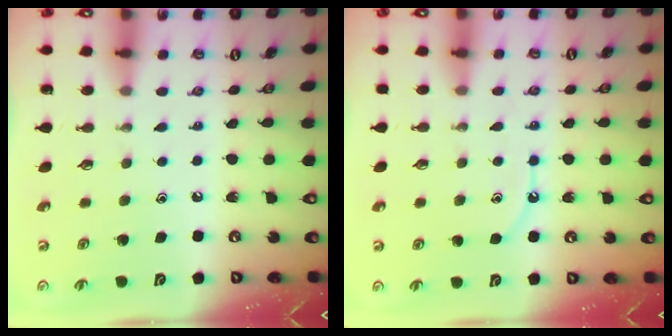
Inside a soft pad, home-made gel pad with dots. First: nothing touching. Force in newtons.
{"total": 7.1, "press": 7.1, "slide": 0.7}